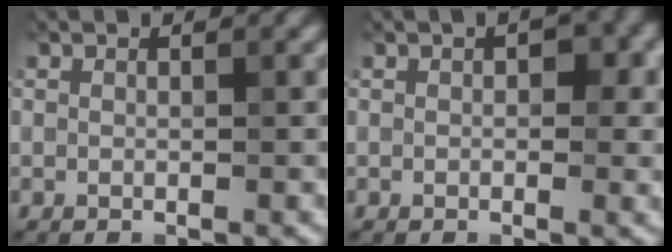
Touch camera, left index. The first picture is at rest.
{"total": 2.8, "force": [0.6, 1.6, 2.3], "torque": [-0.030, 0.004, 0.007]}